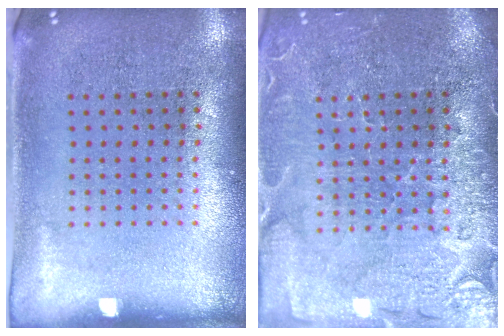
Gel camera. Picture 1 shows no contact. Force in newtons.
{"total": 3.5, "press": 3.4, "slide": 1.0}